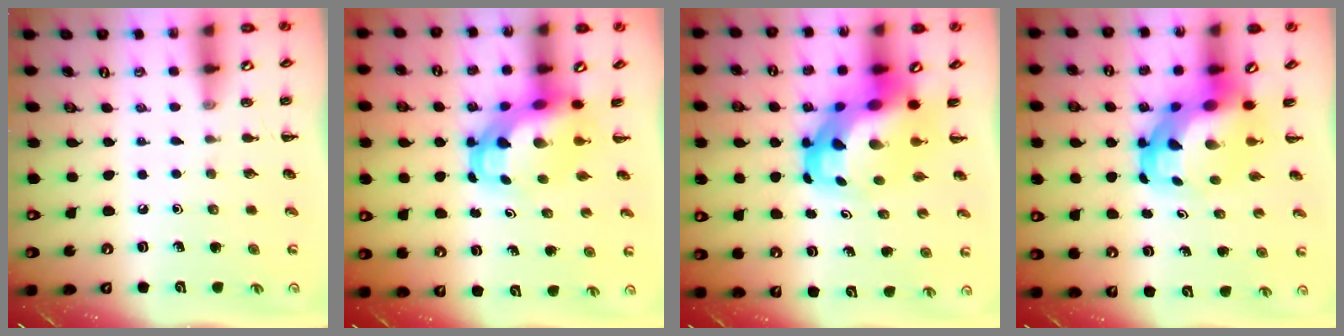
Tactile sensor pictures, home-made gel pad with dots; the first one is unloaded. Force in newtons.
{"total": 6.3, "press": 6.1, "slide": 1.6}
{"total": 9.4, "press": 9.1, "slide": 2.6}
{"total": 7.3, "press": 7.0, "slide": 2.0}